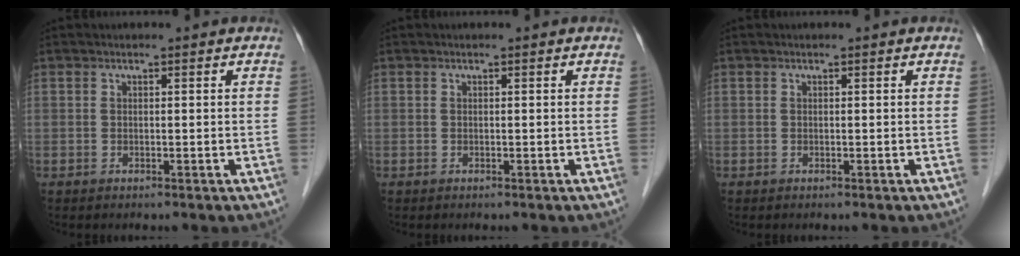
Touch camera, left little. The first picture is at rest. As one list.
[{"total": 0.0}, {"total": 0.0}]